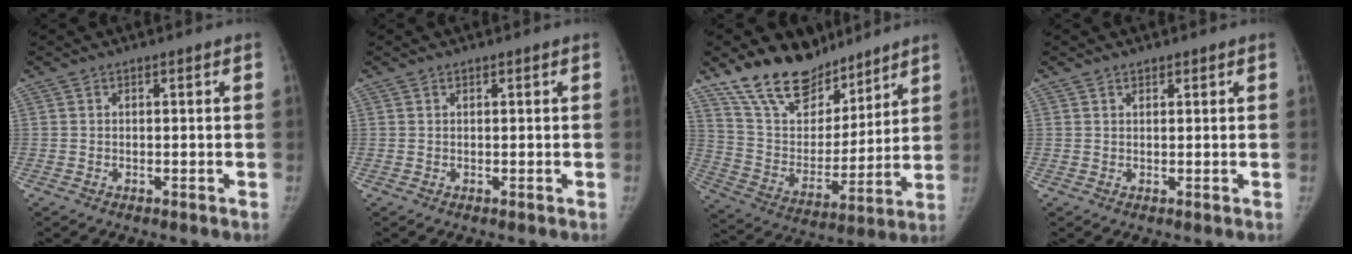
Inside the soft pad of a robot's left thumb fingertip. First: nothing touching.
{"total": 0.0}
{"total": 19.4, "force": [15.2, 9.5, 7.5], "torque": [-0.087, -0.081, 0.275]}
{"total": 1.1, "force": [0.9, 0.6, 0.2], "torque": [0.004, -0.005, 0.012]}